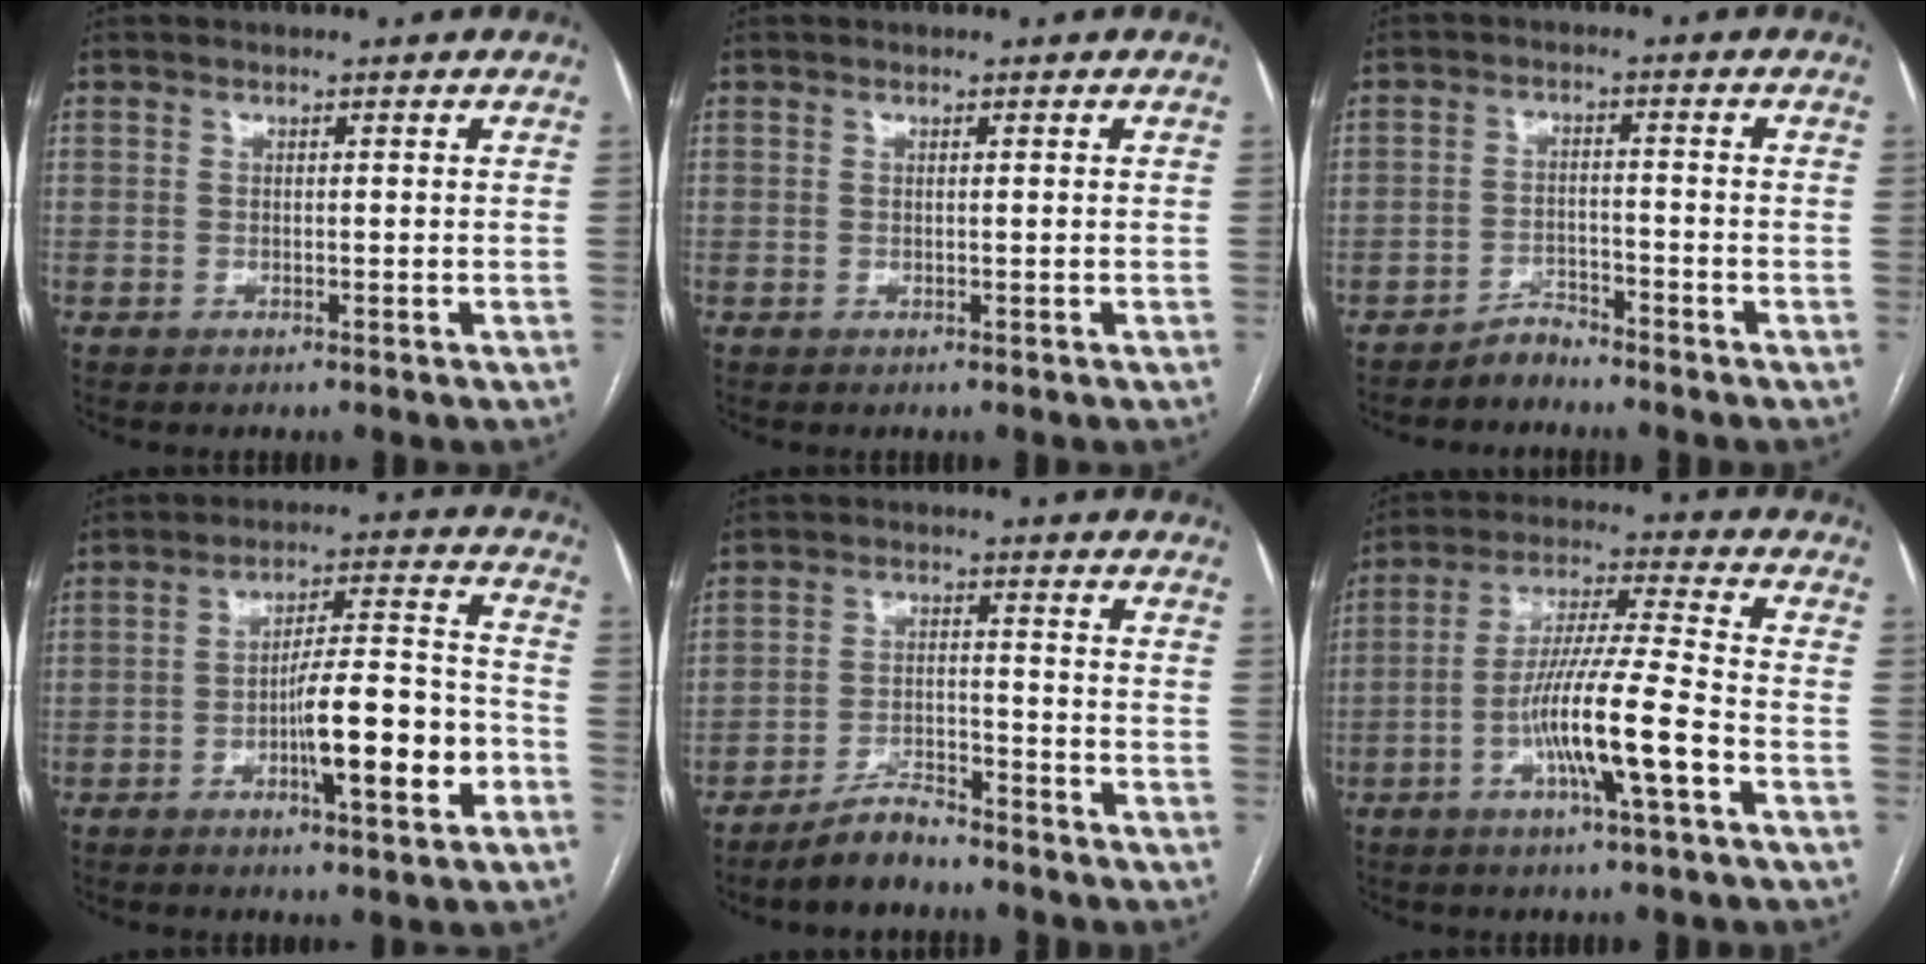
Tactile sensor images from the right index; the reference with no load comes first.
{"total": 0.0}
{"total": 2.4, "force": [-2.3, 0.6, -0.2], "torque": [0.011, -0.002, -0.040]}
{"total": 12.4, "force": [-4.7, 1.9, 11.4], "torque": [-0.179, 0.014, -0.068]}
{"total": 5.4, "force": [-4.8, 1.3, 1.9], "torque": [-0.034, -0.005, -0.088]}
{"total": 12.3, "force": [-4.7, -0.2, 11.3], "torque": [-0.213, 0.001, -0.087]}